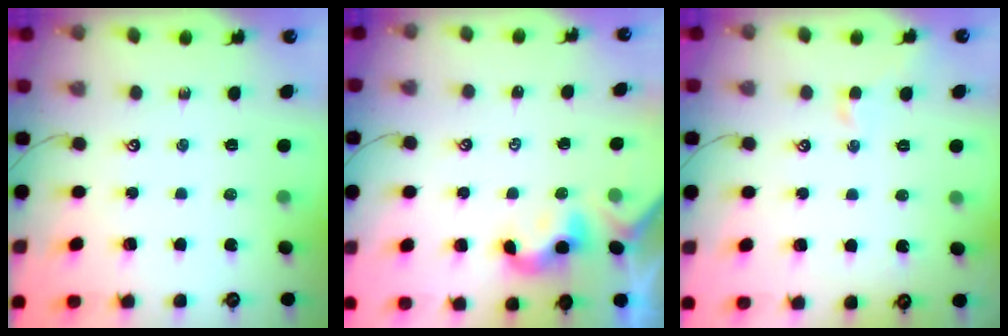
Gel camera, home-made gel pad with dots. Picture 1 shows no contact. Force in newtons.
{"total": 2.4, "press": 2.4, "slide": 0.2}
{"total": 0.9, "press": 0.7, "slide": 0.6}